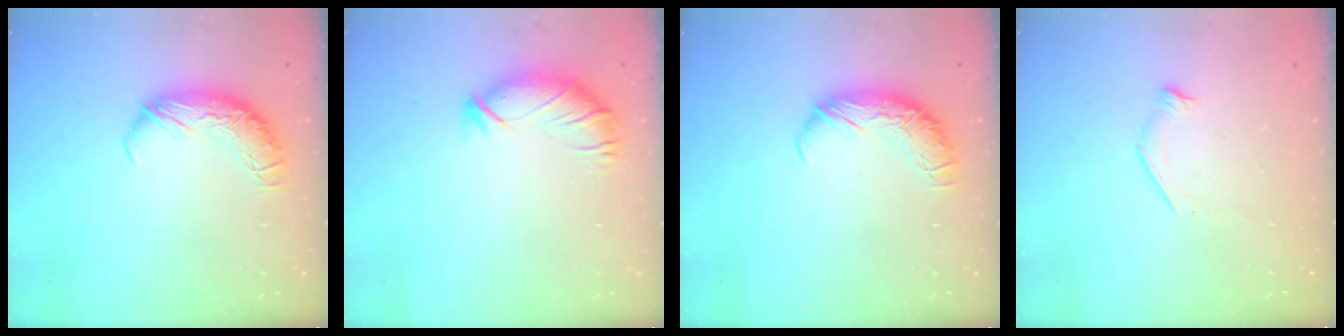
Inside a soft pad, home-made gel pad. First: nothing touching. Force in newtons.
{"total": 3.0, "press": 2.5, "slide": 1.7}
{"total": 0.0}
{"total": 6.3, "press": 6.2, "slide": 1.1}